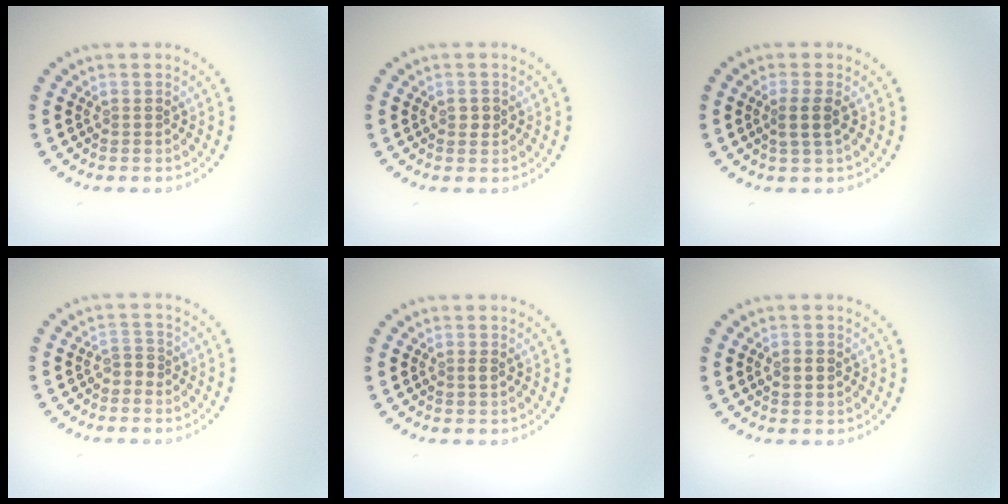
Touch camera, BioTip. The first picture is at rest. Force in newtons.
{"total": 1.0, "press": 1.0, "slide": 0.0}
{"total": 1.9, "press": 1.7, "slide": 0.8}
{"total": 1.1, "press": 0.8, "slide": 0.8}
{"total": 0.5, "press": 0.3, "slide": 0.4}
{"total": 1.1, "press": 1.1, "slide": 0.1}